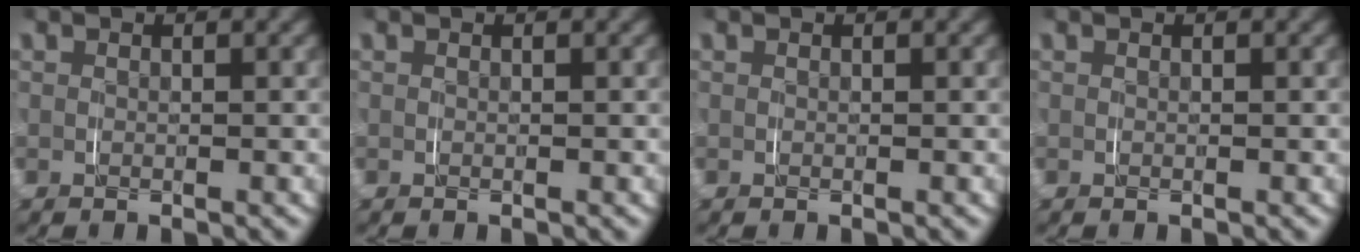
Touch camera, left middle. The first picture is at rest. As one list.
[{"total": 0.0}, {"total": 0.0}, {"total": 0.0}]